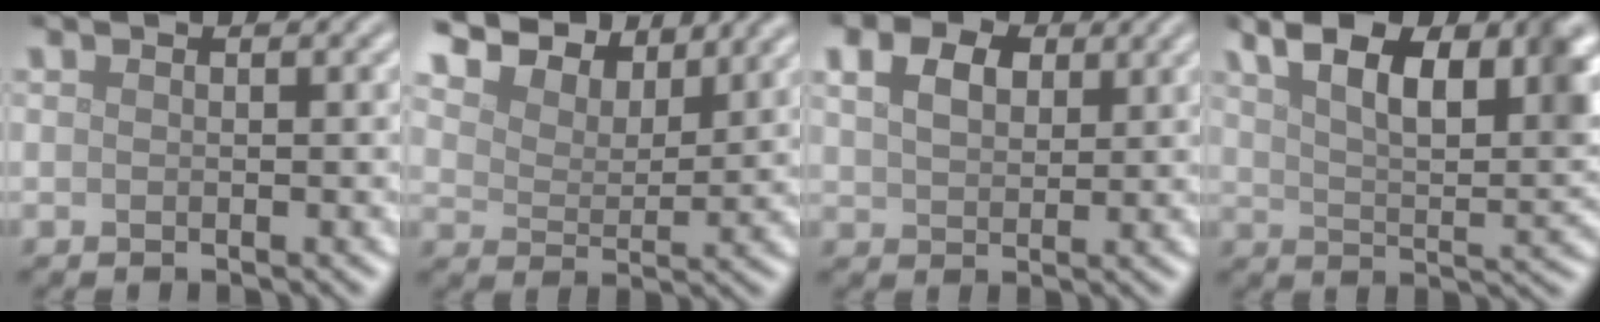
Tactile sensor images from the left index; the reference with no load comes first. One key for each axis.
{"total": 8.4, "fx": 7.0, "fy": 3.1, "fz": 3.5, "tx": -0.079, "ty": 0.010, "tz": 0.107}
{"total": 4.7, "fx": 2.3, "fy": 3.0, "fz": 2.8, "tx": -0.055, "ty": 0.016, "tz": 0.026}
{"total": 10.7, "fx": 5.4, "fy": 4.3, "fz": 8.2, "tx": -0.117, "ty": 0.013, "tz": 0.087}